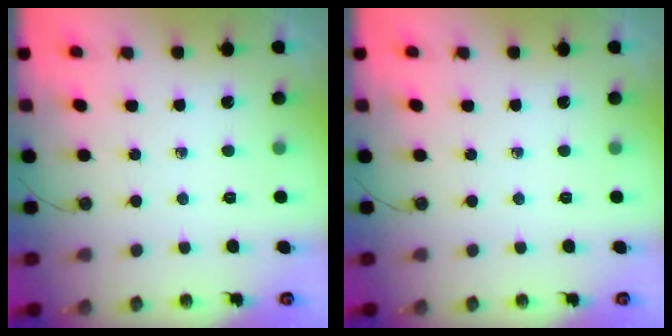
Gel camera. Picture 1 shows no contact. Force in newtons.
{"total": 0.0}